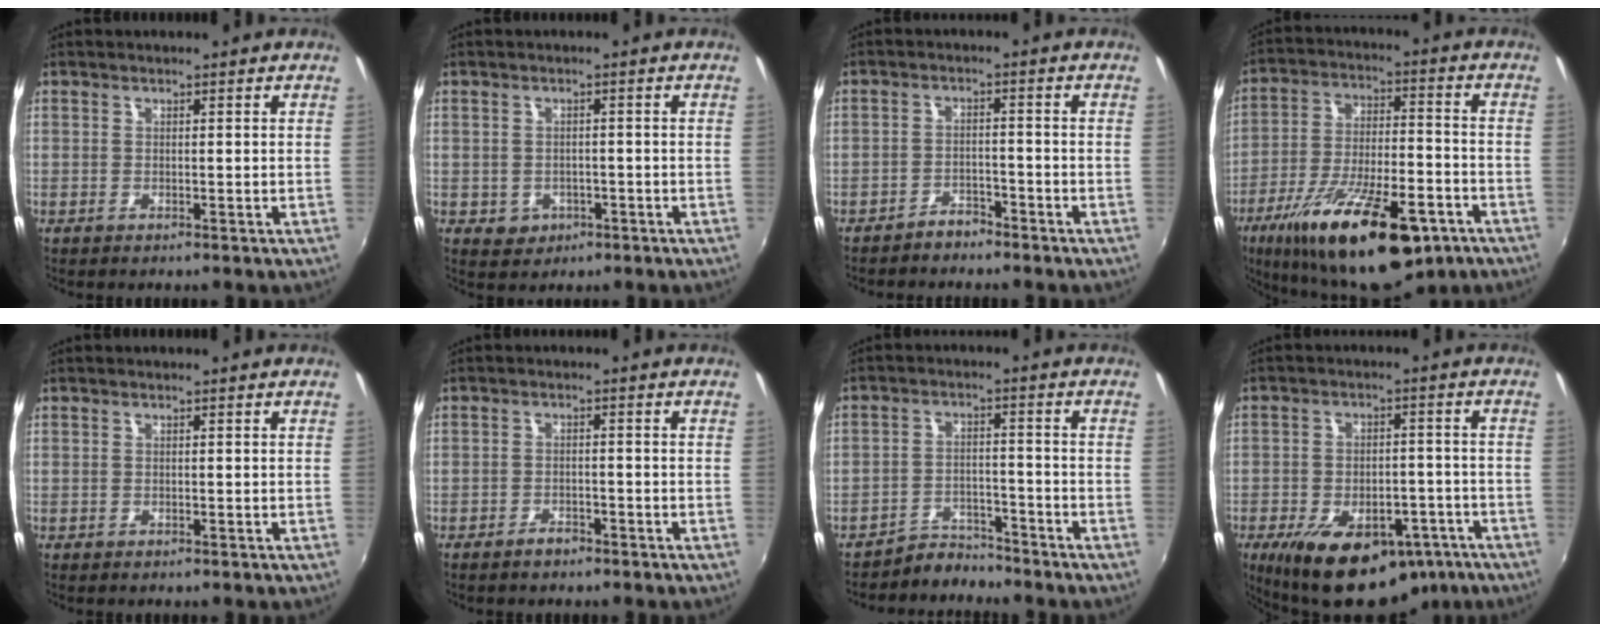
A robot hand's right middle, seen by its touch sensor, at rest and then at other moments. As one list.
[{"total": 5.2, "force": [-1.9, 4.4, 2.0], "torque": [-0.051, -0.001, -0.013]}, {"total": 3.2, "force": [-3.0, 1.1, 0.6], "torque": [-0.026, 0.008, -0.047]}, {"total": 24.4, "force": [-14.6, 8.5, 17.6], "torque": [-0.309, -0.034, -0.220]}, {"total": 0.0}, {"total": 2.4, "force": [-2.0, 1.0, 0.9], "torque": [-0.027, 0.003, -0.032]}, {"total": 4.9, "force": [-4.6, 1.4, -0.5], "torque": [0.006, 0.017, -0.074]}, {"total": 19.5, "force": [-12.0, 10.2, 11.6], "torque": [-0.213, -0.005, -0.157]}]